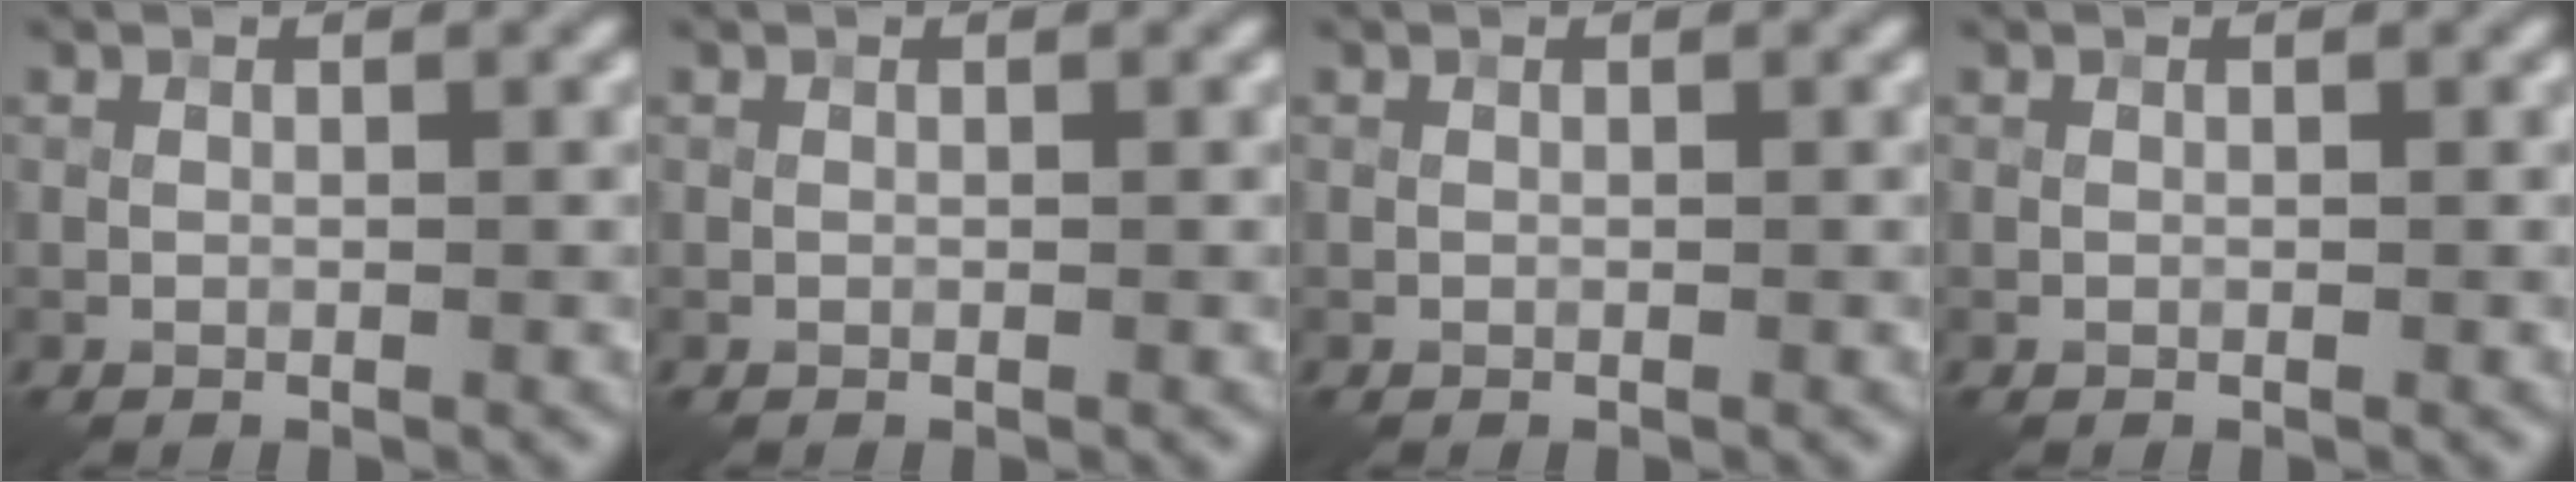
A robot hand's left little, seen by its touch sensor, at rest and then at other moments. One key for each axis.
{"total": 0.0}
{"total": 0.0}
{"total": 0.0}